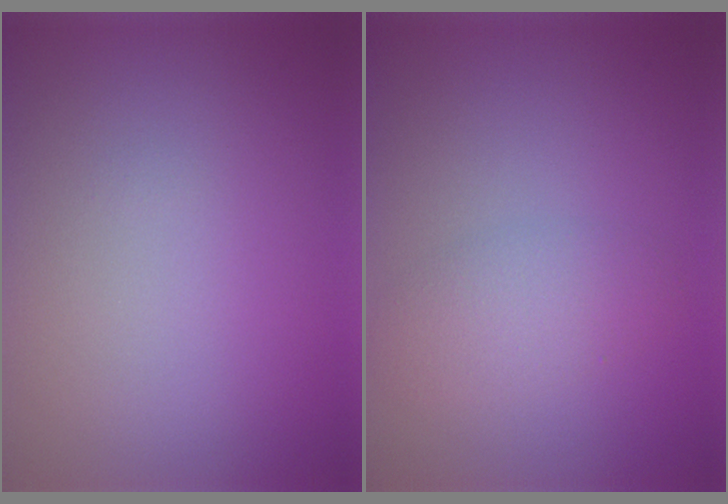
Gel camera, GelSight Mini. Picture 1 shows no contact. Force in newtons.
{"total": 2.7, "press": 2.7, "slide": 0.0}